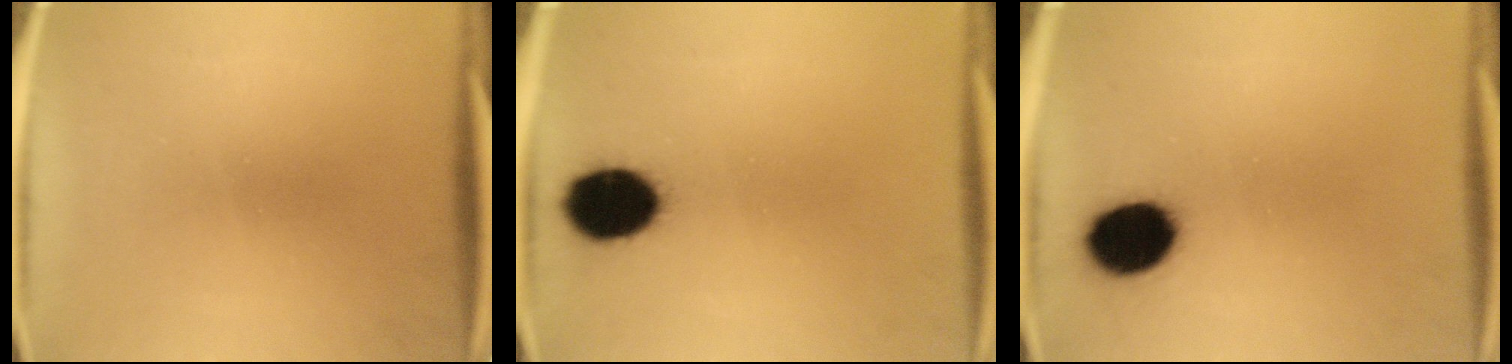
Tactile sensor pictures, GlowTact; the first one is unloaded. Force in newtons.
{"total": 12.3}
{"total": 11.5}